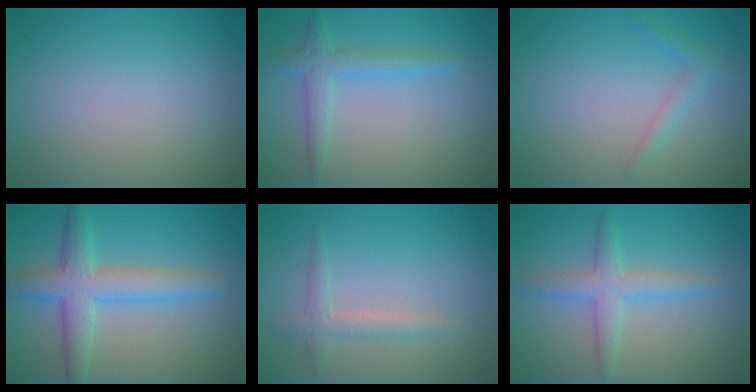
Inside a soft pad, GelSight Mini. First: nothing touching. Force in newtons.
{"total": 2.6, "press": 2.6, "slide": 0.1}
{"total": 0.7, "press": 0.7, "slide": 0.0}
{"total": 4.9, "press": 4.9, "slide": 0.1}
{"total": 1.7, "press": 1.7, "slide": 0.1}
{"total": 3.0, "press": 3.0, "slide": 0.1}